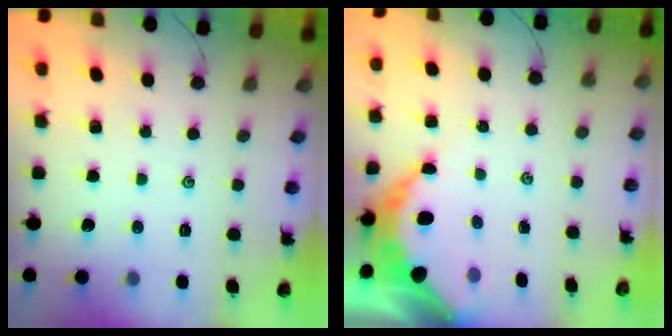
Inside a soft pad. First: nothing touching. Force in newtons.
{"total": 8.6, "press": 8.6, "slide": 0.5}